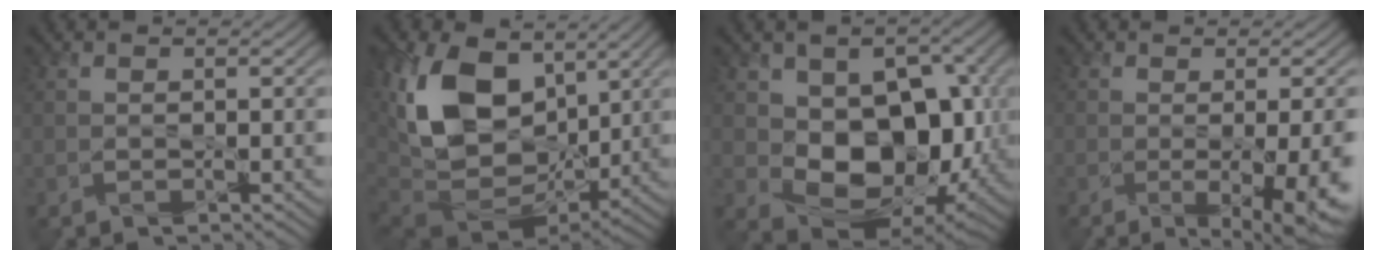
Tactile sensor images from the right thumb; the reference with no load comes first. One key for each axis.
{"total": 18.2, "fx": 3.8, "fy": 12.0, "fz": 13.2, "tx": -0.294, "ty": -0.006, "tz": 0.076}
{"total": 11.3, "fx": -0.6, "fy": 7.9, "fz": 8.0, "tx": -0.119, "ty": -0.026, "tz": -0.006}
{"total": 6.7, "fx": -2.3, "fy": 1.9, "fz": 6.0, "tx": -0.088, "ty": -0.023, "tz": -0.018}